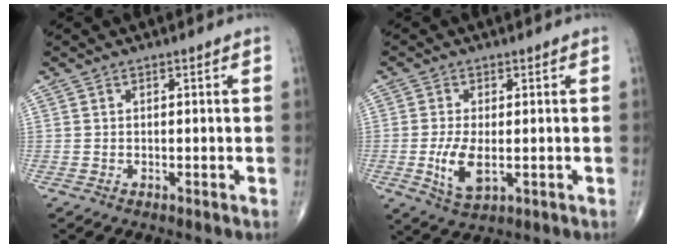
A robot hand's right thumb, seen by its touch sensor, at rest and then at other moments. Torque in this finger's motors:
{"motor_torque": [-0.03, 0.21, 0.41, 0.23, 0.12]}